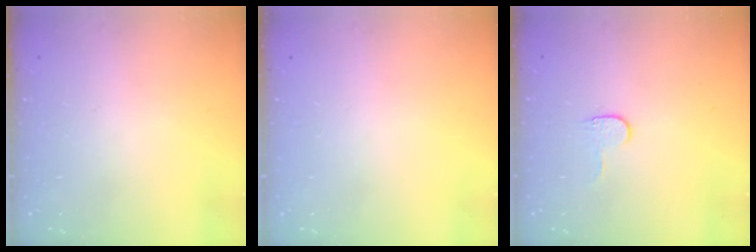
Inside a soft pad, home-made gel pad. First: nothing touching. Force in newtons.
{"total": 0.0}
{"total": 3.4, "press": 3.4, "slide": 0.4}